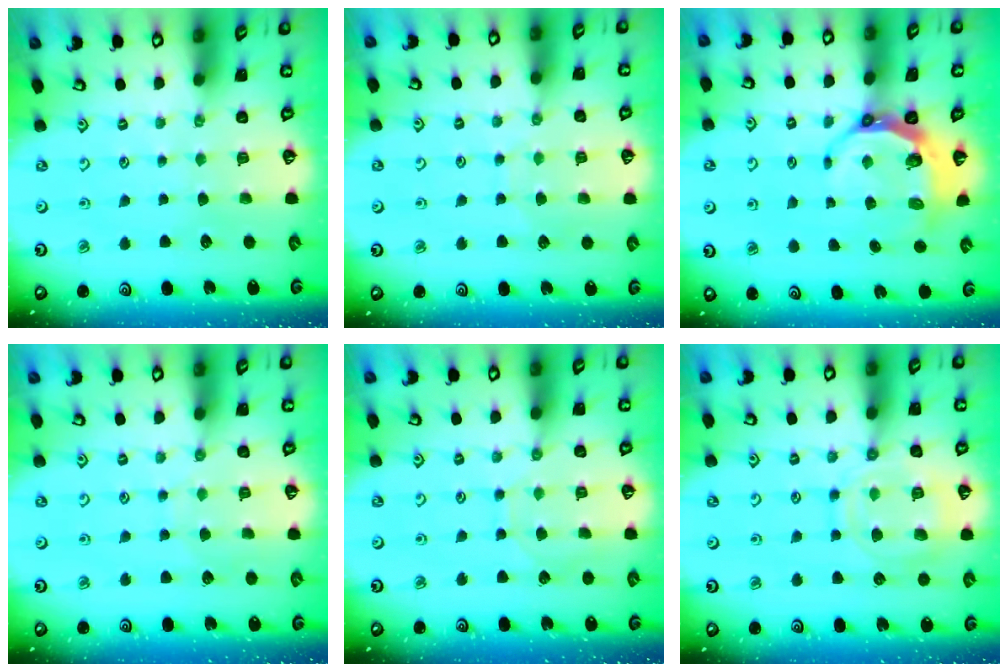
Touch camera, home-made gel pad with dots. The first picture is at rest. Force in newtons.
{"total": 5.5, "press": 5.5, "slide": 0.5}
{"total": 6.4, "press": 5.5, "slide": 3.3}
{"total": 5.1, "press": 5.0, "slide": 0.6}
{"total": 5.9, "press": 5.9, "slide": 0.6}
{"total": 13.7, "press": 13.7, "slide": 1.2}